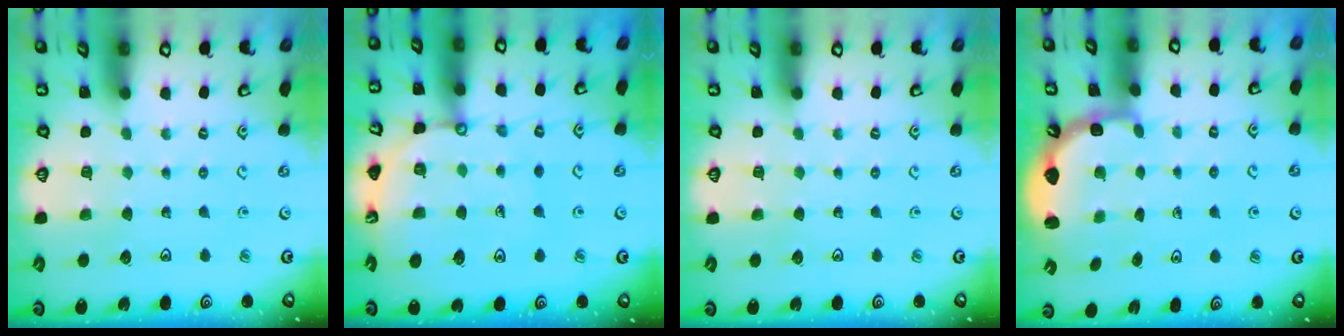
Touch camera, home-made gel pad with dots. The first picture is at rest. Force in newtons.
{"total": 12.6, "press": 12.4, "slide": 1.8}
{"total": 0.0}
{"total": 3.1, "press": 2.5, "slide": 1.8}